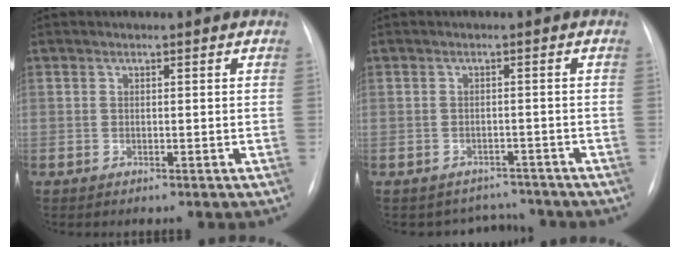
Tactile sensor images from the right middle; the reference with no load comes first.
{"total": 4.1, "force": [-3.7, 1.6, -0.8], "torque": [0.010, 0.019, -0.045]}